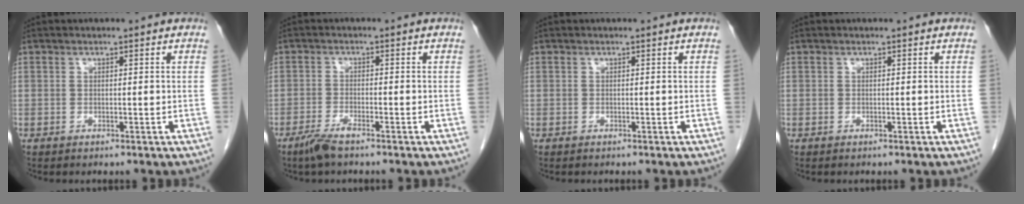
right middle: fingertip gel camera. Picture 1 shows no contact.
{"total": 3.4, "force": [-2.6, 0.3, 2.1], "torque": [-0.050, -0.005, -0.052]}
{"total": 0.0}
{"total": 0.0}